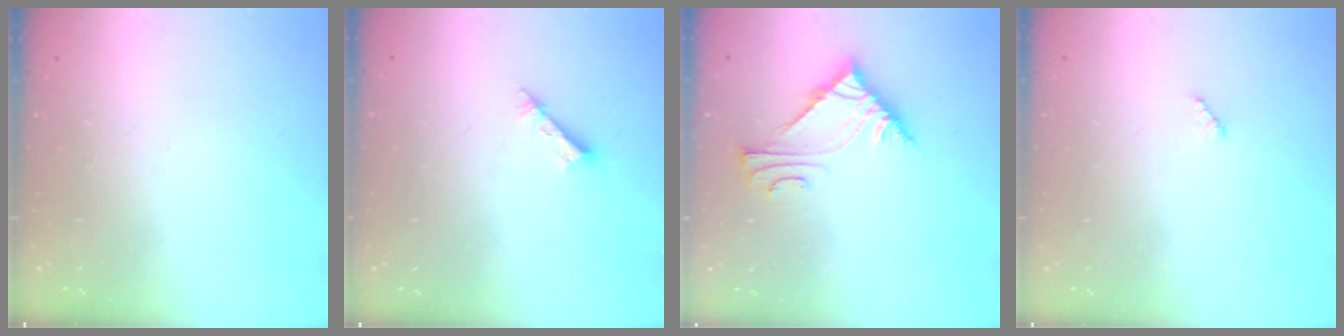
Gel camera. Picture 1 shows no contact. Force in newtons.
{"total": 2.2, "press": 2.1, "slide": 0.4}
{"total": 7.3, "press": 7.3, "slide": 0.5}
{"total": 2.9, "press": 2.9, "slide": 0.4}